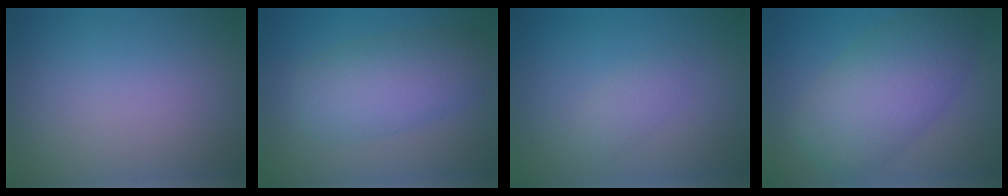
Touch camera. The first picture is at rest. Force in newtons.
{"total": 5.6, "press": 5.6, "slide": 0.1}
{"total": 1.4, "press": 1.4, "slide": 0.1}
{"total": 7.9, "press": 7.9, "slide": 0.2}